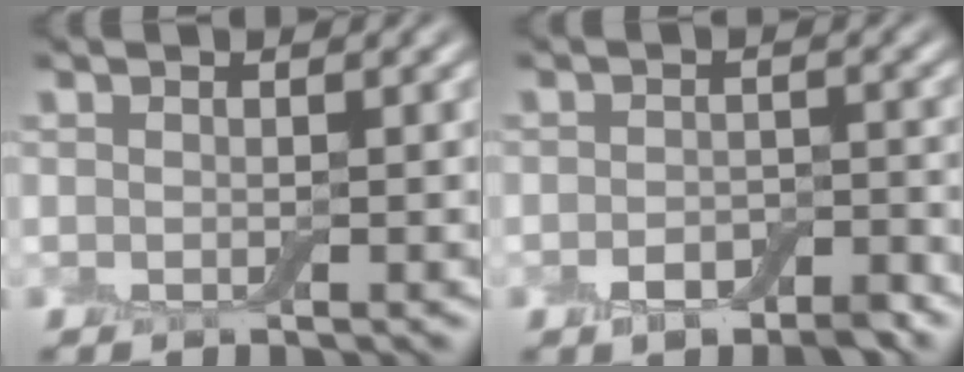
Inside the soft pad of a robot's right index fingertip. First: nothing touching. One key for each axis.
{"total": 3.4, "fx": -2.1, "fy": 1.7, "fz": 2.0, "tx": -0.027, "ty": 0.000, "tz": -0.038}